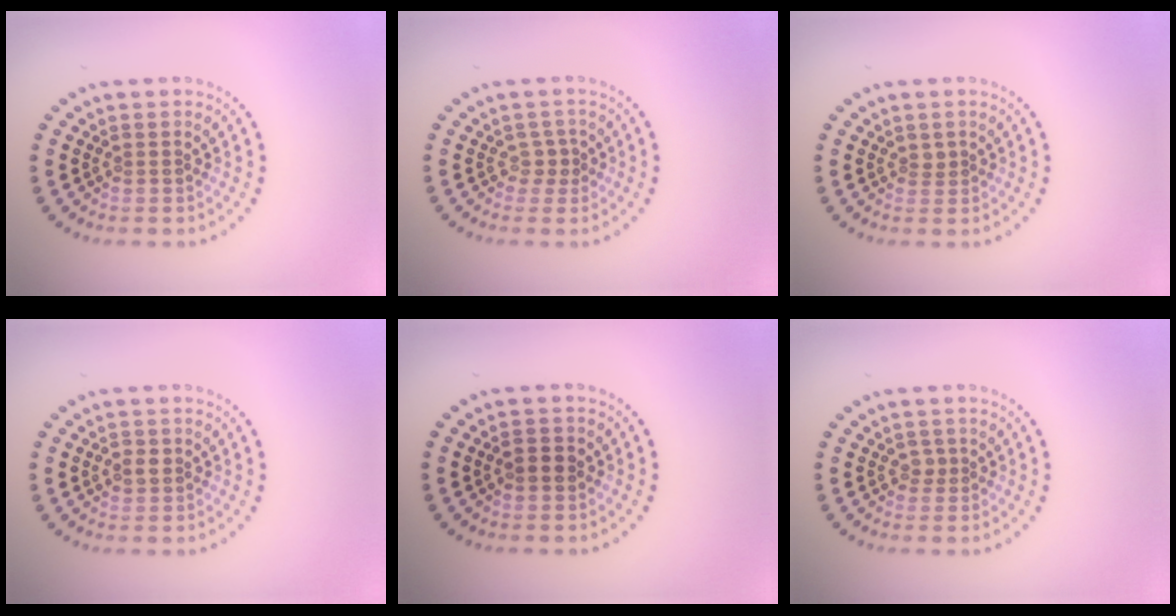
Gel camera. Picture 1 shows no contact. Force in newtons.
{"total": 1.2, "press": 0.9, "slide": 0.7}
{"total": 0.9, "press": 0.6, "slide": 0.6}
{"total": 1.4, "press": 1.3, "slide": 0.4}
{"total": 1.6, "press": 1.6, "slide": 0.2}
{"total": 0.9, "press": 0.7, "slide": 0.6}